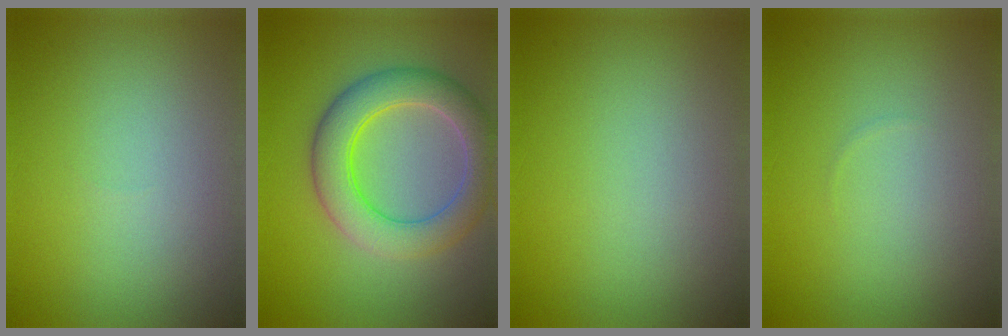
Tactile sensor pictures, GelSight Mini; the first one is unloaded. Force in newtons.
{"total": 6.0, "press": 6.0, "slide": 0.2}
{"total": 0.0}
{"total": 0.0}